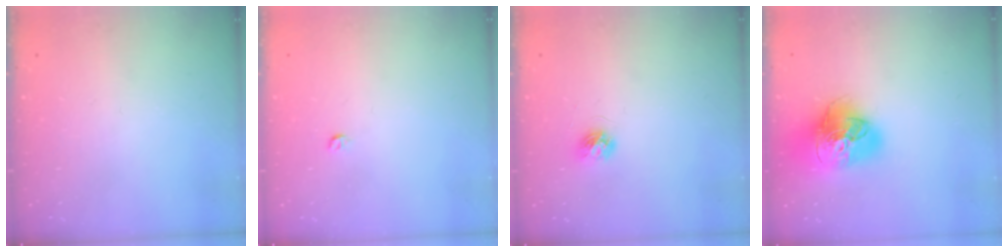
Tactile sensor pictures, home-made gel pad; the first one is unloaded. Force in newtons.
{"total": 3.1, "press": 3.1, "slide": 0.5}
{"total": 4.6, "press": 4.6, "slide": 0.5}
{"total": 21.8, "press": 21.6, "slide": 2.6}